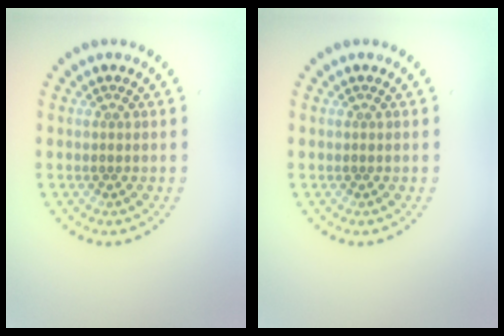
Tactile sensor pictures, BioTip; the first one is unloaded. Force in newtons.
{"total": 0.0}